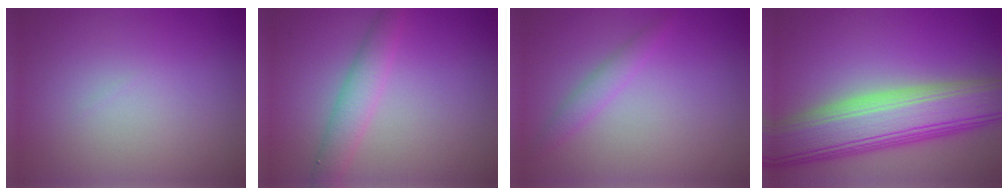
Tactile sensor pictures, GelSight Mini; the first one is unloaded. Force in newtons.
{"total": 2.8, "press": 2.8, "slide": 0.2}
{"total": 1.6, "press": 1.6, "slide": 0.1}
{"total": 9.9, "press": 9.9, "slide": 0.5}